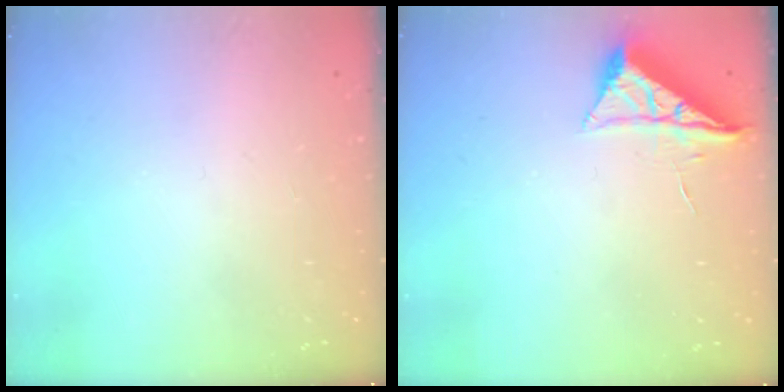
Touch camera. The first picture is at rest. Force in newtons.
{"total": 6.1, "press": 6.1, "slide": 0.7}